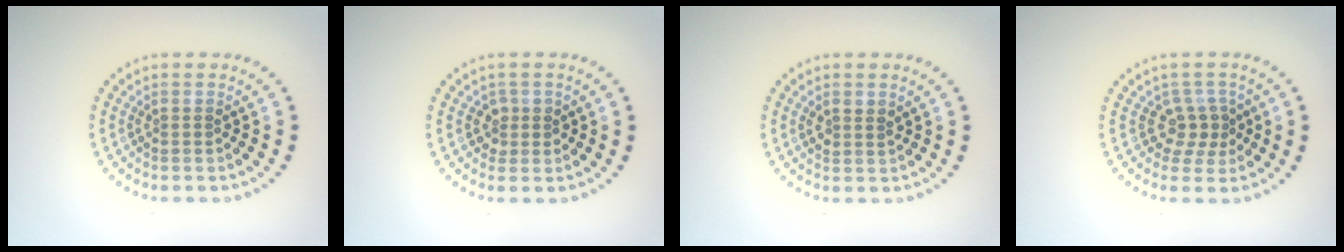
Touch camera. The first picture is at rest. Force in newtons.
{"total": 1.3, "press": 1.2, "slide": 0.6}
{"total": 1.3, "press": 1.1, "slide": 0.7}
{"total": 2.5, "press": 1.8, "slide": 1.7}